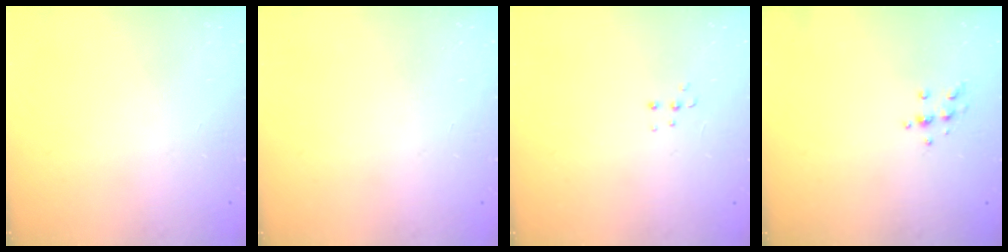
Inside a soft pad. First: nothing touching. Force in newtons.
{"total": 0.0}
{"total": 4.0, "press": 3.9, "slide": 0.8}
{"total": 6.2, "press": 6.1, "slide": 0.7}